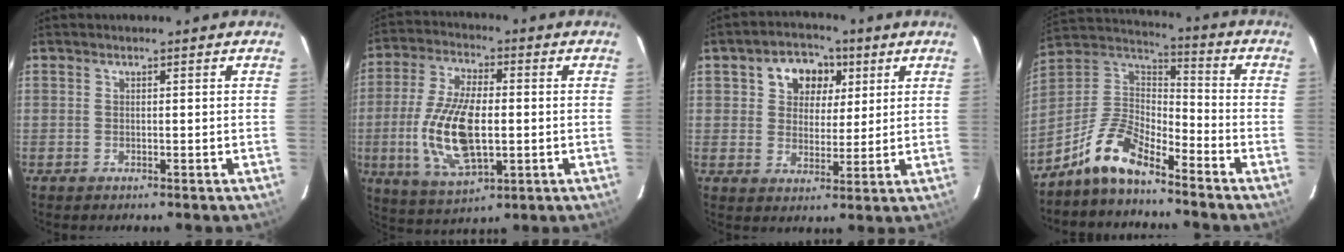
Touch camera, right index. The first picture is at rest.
{"total": 15.6, "force": [-1.9, 6.7, 14.0], "torque": [-0.286, -0.007, -0.030]}
{"total": 8.8, "force": [3.5, 7.0, 4.1], "torque": [-0.078, 0.020, 0.058]}
{"total": 11.6, "force": [-9.0, 3.8, 6.4], "torque": [-0.152, 0.025, -0.182]}